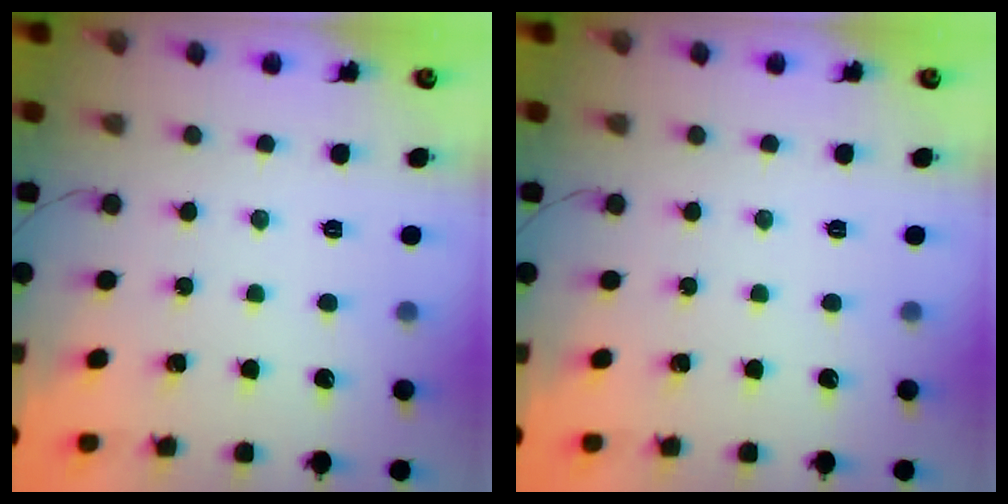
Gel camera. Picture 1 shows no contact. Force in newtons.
{"total": 0.0}